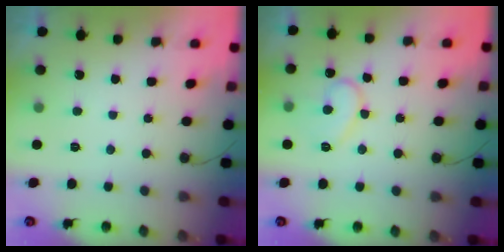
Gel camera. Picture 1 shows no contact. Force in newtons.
{"total": 10.4, "press": 10.4, "slide": 0.9}